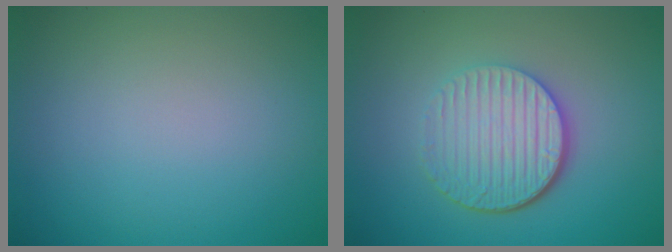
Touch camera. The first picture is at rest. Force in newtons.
{"total": 5.5, "press": 3.9, "slide": 3.9}